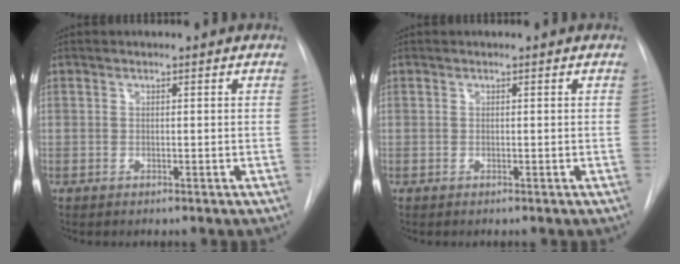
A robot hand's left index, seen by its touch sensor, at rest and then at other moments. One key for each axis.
{"total": 0.0}